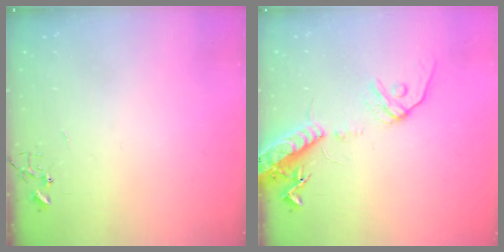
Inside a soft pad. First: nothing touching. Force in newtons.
{"total": 15.4, "press": 15.0, "slide": 3.4}